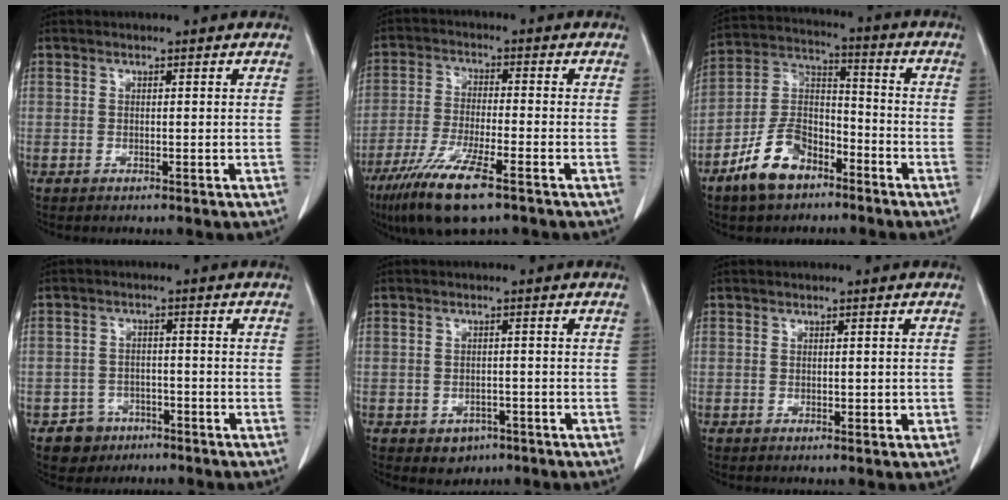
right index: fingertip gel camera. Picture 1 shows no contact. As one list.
[{"total": 10.9, "force": [-6.8, 1.3, 8.4], "torque": [-0.164, -0.029, -0.120]}, {"total": 11.0, "force": [-6.9, 5.8, 6.4], "torque": [-0.135, 0.011, -0.130]}, {"total": 4.2, "force": [-2.4, 3.5, 0.1], "torque": [0.007, 0.016, -0.033]}, {"total": 3.0, "force": [-1.5, 2.3, 1.1], "torque": [-0.007, 0.007, -0.008]}, {"total": 1.5, "force": [-0.1, 1.0, 1.1], "torque": [-0.013, 0.004, 0.003]}]